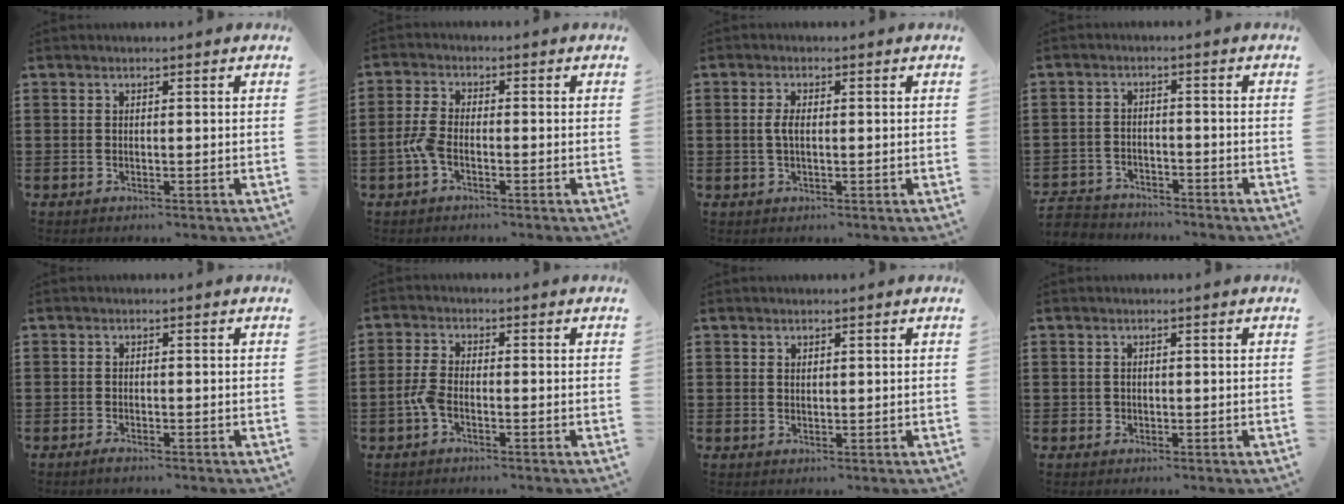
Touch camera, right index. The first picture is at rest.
{"total": 3.6, "force": [-1.5, 1.5, 2.9], "torque": [-0.078, -0.005, -0.034]}
{"total": 2.3, "force": [0.0, 0.9, 2.1], "torque": [-0.050, 0.000, -0.003]}
{"total": 3.4, "force": [-3.3, 0.8, -0.3], "torque": [-0.010, -0.001, -0.074]}
{"total": 0.8, "force": [-0.8, 0.1, 0.3], "torque": [-0.009, -0.004, -0.014]}
{"total": 3.1, "force": [-1.5, 1.2, 2.5], "torque": [-0.072, -0.007, -0.035]}
{"total": 0.7, "force": [0.6, 0.4, 0.1], "torque": [-0.004, 0.001, 0.012]}
{"total": 0.6, "force": [0.0, 0.6, 0.1], "torque": [-0.002, 0.005, -0.002]}